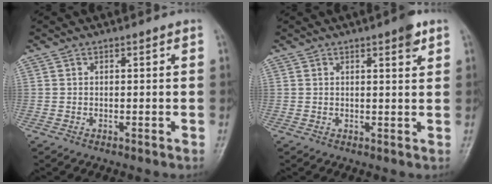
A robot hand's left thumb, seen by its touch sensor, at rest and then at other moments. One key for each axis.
{"total": 3.3, "fx": 2.0, "fy": 0.7, "fz": 2.6, "tx": -0.031, "ty": -0.008, "tz": 0.023}